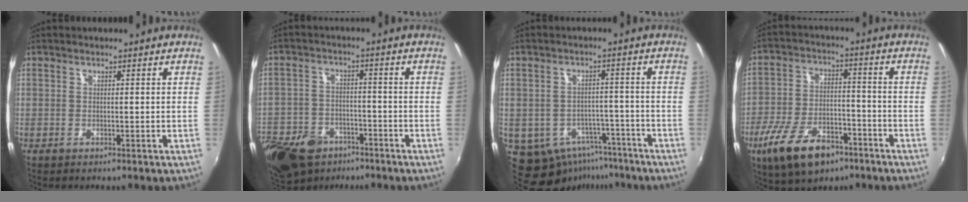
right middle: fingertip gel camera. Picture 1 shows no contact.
{"total": 16.7, "force": [-10.3, 10.6, 7.8], "torque": [-0.211, -0.018, -0.167]}
{"total": 11.8, "force": [-7.1, 8.4, 4.3], "torque": [-0.100, 0.005, -0.075]}
{"total": 15.2, "force": [-9.0, 7.5, 9.7], "torque": [-0.209, -0.017, -0.153]}